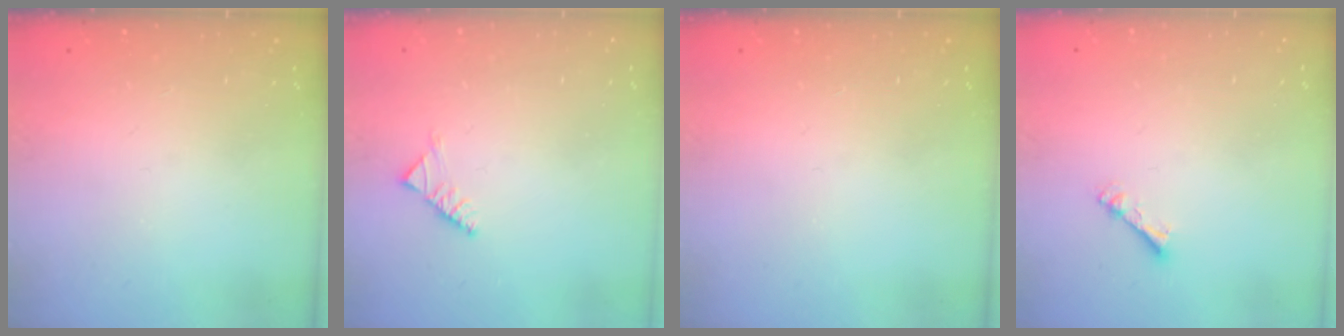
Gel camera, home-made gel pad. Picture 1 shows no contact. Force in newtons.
{"total": 2.6, "press": 2.5, "slide": 0.8}
{"total": 0.0}
{"total": 2.4, "press": 2.4, "slide": 0.4}